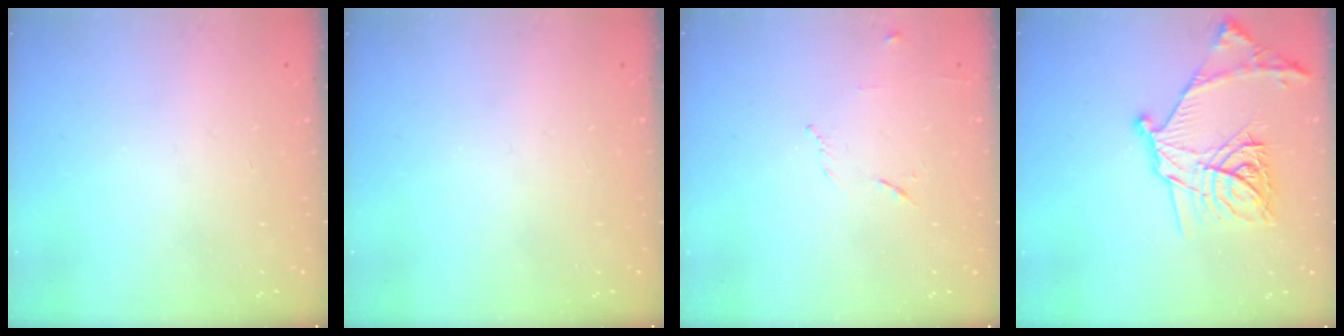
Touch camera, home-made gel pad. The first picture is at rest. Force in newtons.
{"total": 0.0}
{"total": 5.9, "press": 5.8, "slide": 1.1}
{"total": 21.1, "press": 21.0, "slide": 1.2}